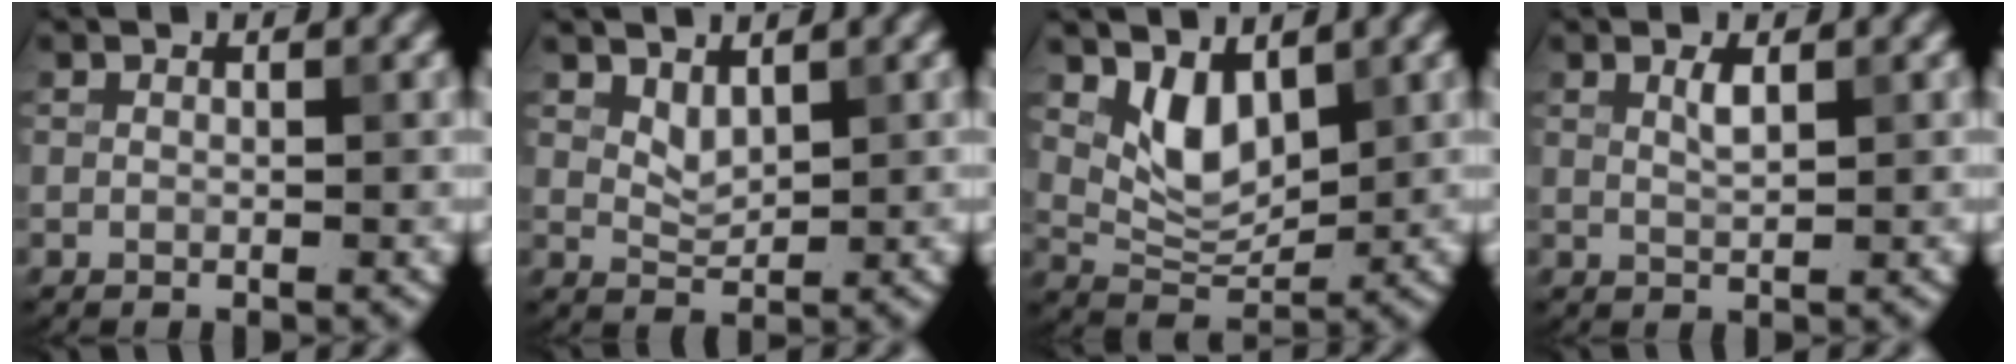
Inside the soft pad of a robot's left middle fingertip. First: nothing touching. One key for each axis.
{"total": 1.6, "fx": 1.1, "fy": 0.8, "fz": 0.9, "tx": -0.020, "ty": -0.006, "tz": 0.028}
{"total": 4.1, "fx": 1.9, "fy": 2.3, "fz": 2.8, "tx": -0.058, "ty": -0.009, "tz": 0.040}
{"total": 1.3, "fx": 0.7, "fy": 0.3, "fz": 1.1, "tx": -0.023, "ty": 0.001, "tz": 0.012}